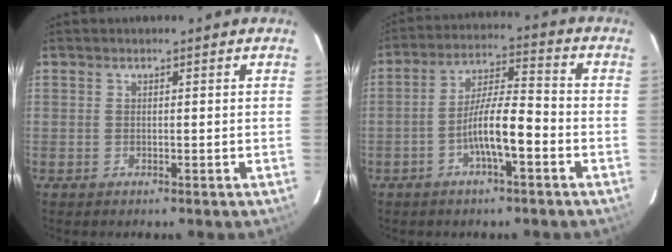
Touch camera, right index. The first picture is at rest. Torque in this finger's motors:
{"motor_torque": [1.37, -0.50, 0.68, 0.15]}